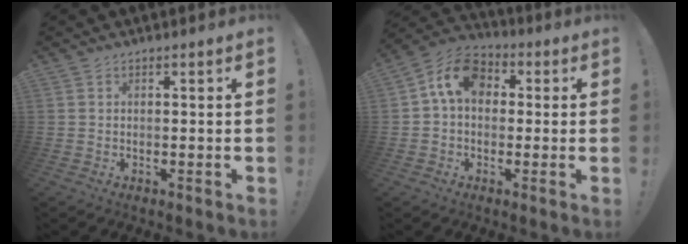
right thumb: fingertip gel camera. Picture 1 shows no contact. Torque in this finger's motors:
{"motor_torque": [0.70, 1.32, 0.08, 0.08, 0.08]}